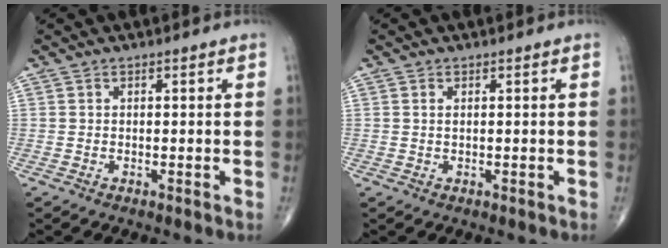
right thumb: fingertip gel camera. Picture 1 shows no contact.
{"total": 0.6, "force": [0.2, 0.2, 0.5], "torque": [-0.014, 0.003, 0.006]}